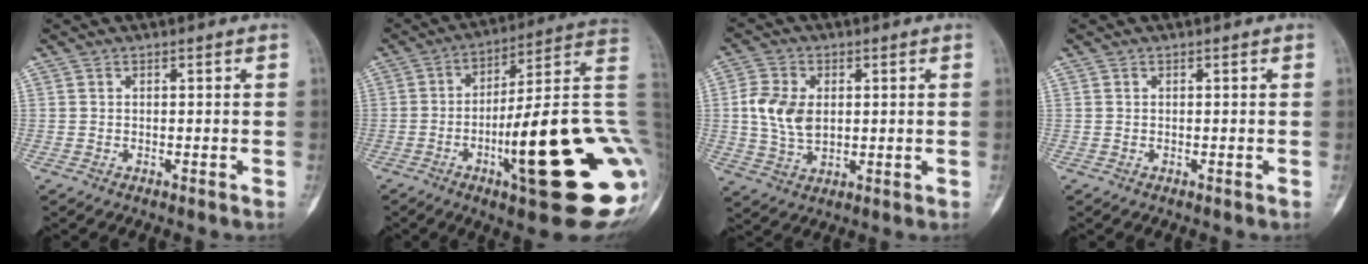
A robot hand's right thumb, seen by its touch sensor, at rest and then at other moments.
{"total": 29.0, "force": [-6.4, 6.2, 27.6], "torque": [-0.313, 0.011, -0.090]}
{"total": 8.8, "force": [1.0, 6.0, 6.4], "torque": [-0.117, 0.000, 0.023]}
{"total": 0.0}